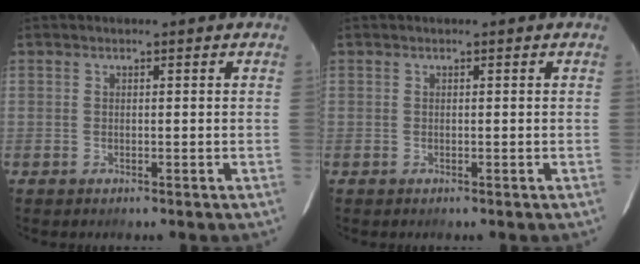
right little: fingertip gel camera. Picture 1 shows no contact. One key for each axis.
{"total": 0.0}